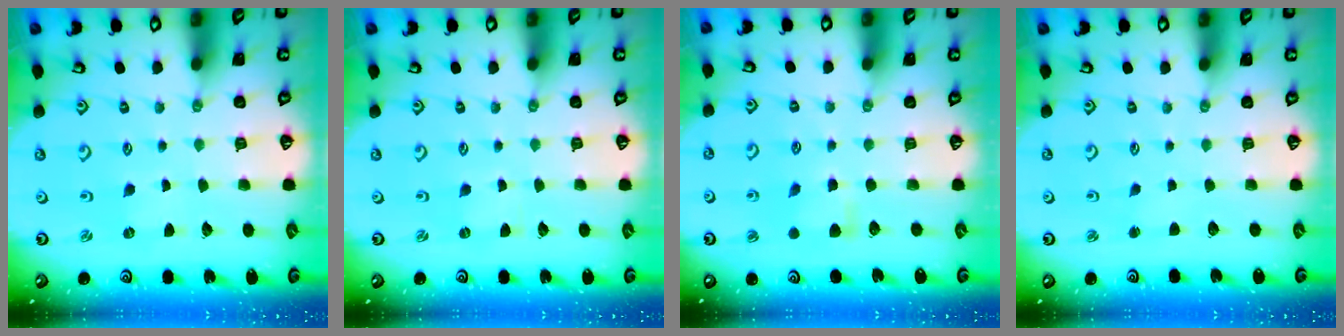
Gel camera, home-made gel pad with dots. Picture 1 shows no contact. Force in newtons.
{"total": 0.0}
{"total": 5.7, "press": 5.6, "slide": 0.9}
{"total": 1.3, "press": 1.3, "slide": 0.2}